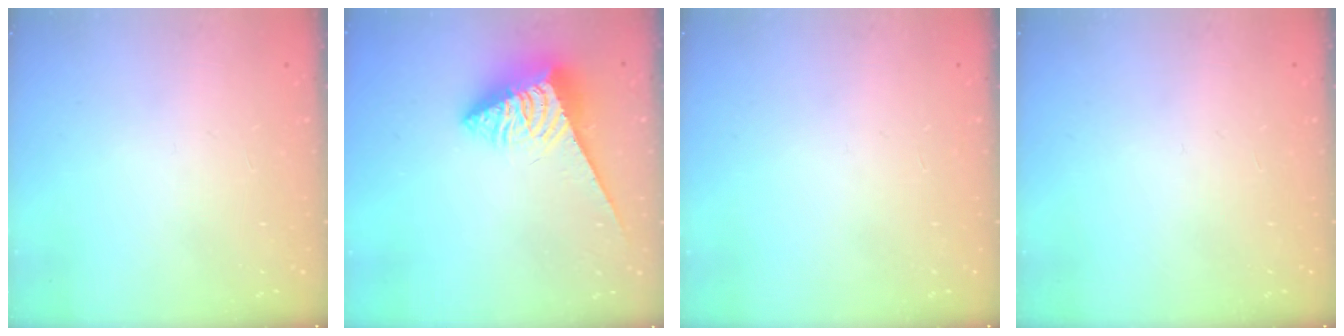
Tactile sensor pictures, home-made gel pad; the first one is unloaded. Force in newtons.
{"total": 6.4, "press": 6.3, "slide": 0.9}
{"total": 0.0}
{"total": 0.0}